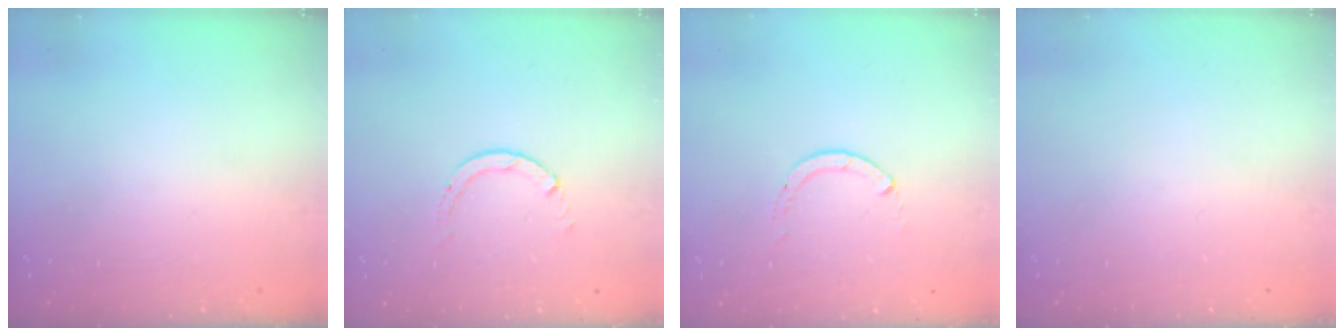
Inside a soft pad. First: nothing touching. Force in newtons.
{"total": 0.9, "press": 0.9, "slide": 0.1}
{"total": 0.0}
{"total": 0.0}